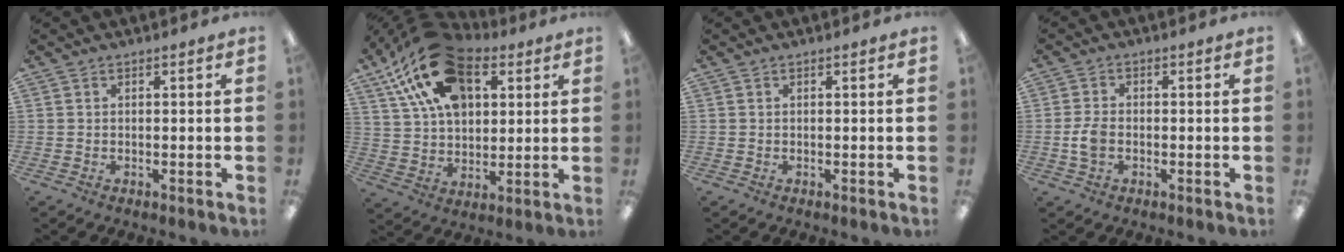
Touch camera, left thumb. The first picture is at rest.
{"total": 21.6, "force": [11.4, 13.1, 12.8], "torque": [-0.238, -0.034, 0.206]}
{"total": 0.0}
{"total": 4.6, "force": [-0.8, 2.9, 3.5], "torque": [-0.078, 0.000, -0.018]}